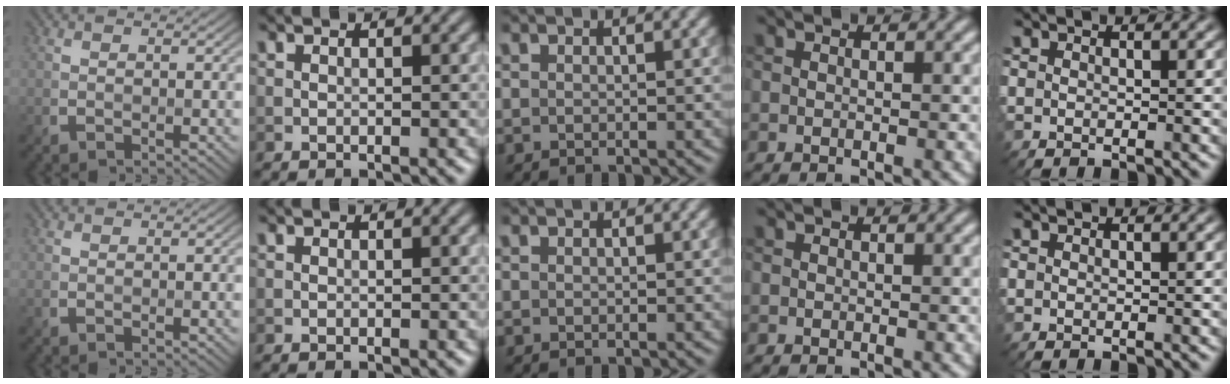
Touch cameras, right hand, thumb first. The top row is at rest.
{}